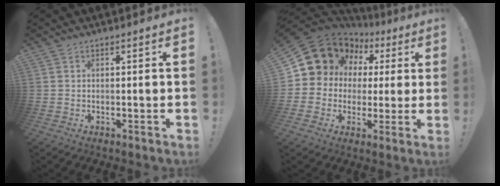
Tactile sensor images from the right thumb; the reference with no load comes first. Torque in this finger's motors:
{"motor_torque": [1.21, 1.95, 0.97, -0.15, 0.37]}